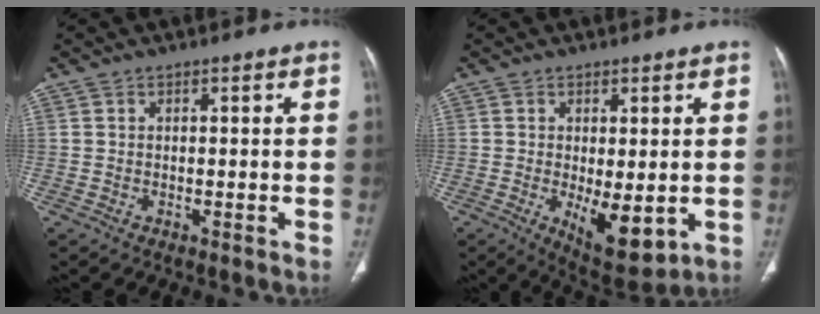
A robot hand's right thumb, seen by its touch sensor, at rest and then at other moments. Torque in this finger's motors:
{"motor_torque": [-0.49, 0.74, 0.01, -0.02, 0.26]}